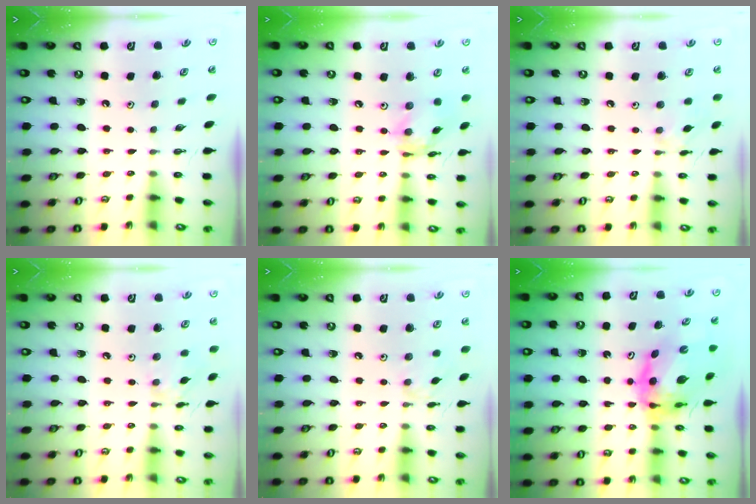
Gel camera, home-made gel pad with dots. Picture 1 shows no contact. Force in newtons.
{"total": 11.0, "press": 11.0, "slide": 0.8}
{"total": 3.7, "press": 3.7, "slide": 0.5}
{"total": 3.1, "press": 3.1, "slide": 0.3}
{"total": 3.0, "press": 3.0, "slide": 0.5}
{"total": 10.9, "press": 10.8, "slide": 1.4}